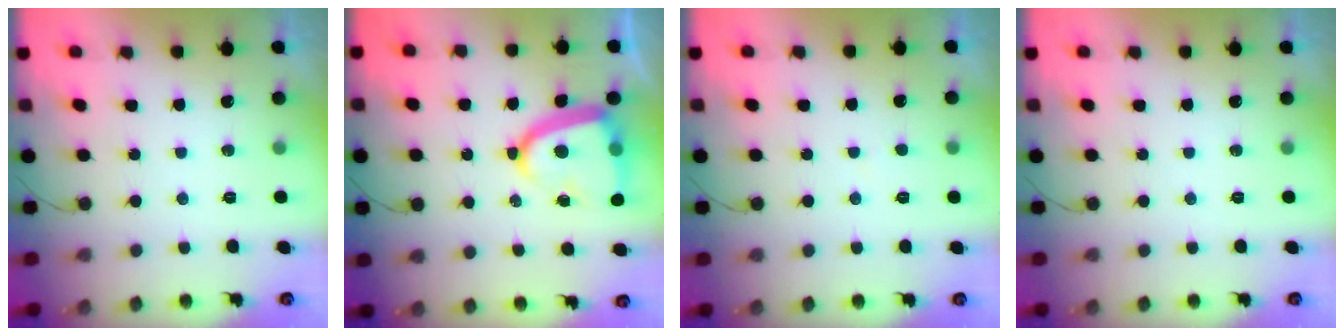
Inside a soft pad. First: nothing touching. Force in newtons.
{"total": 14.9, "press": 14.8, "slide": 1.6}
{"total": 1.6, "press": 1.6, "slide": 0.2}
{"total": 0.0}